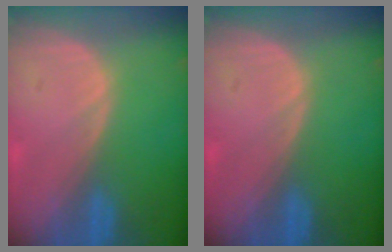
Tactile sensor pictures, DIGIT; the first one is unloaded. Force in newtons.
{"total": 0.0}